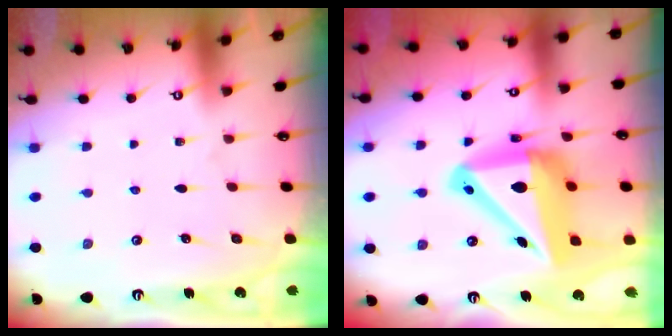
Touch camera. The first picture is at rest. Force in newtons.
{"total": 19.5, "press": 19.2, "slide": 3.2}